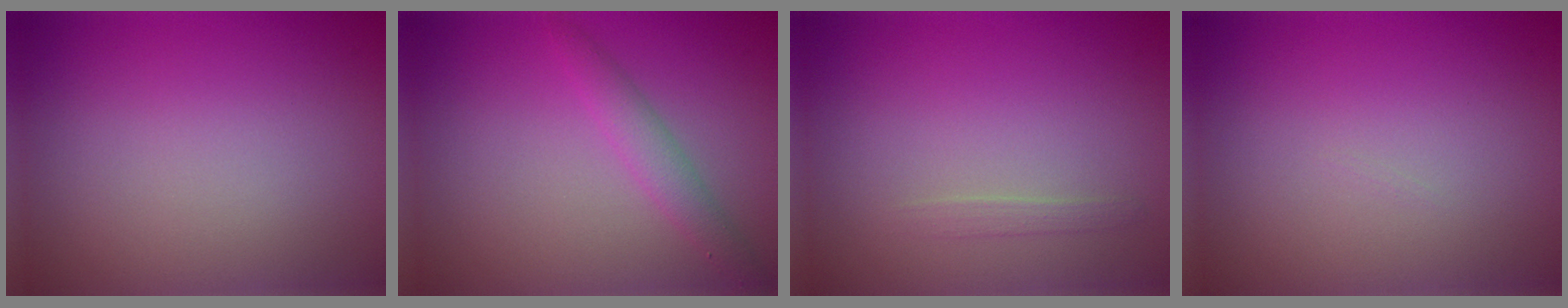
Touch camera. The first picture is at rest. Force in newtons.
{"total": 2.2, "press": 2.2, "slide": 0.1}
{"total": 0.9, "press": 0.8, "slide": 0.1}
{"total": 0.0}